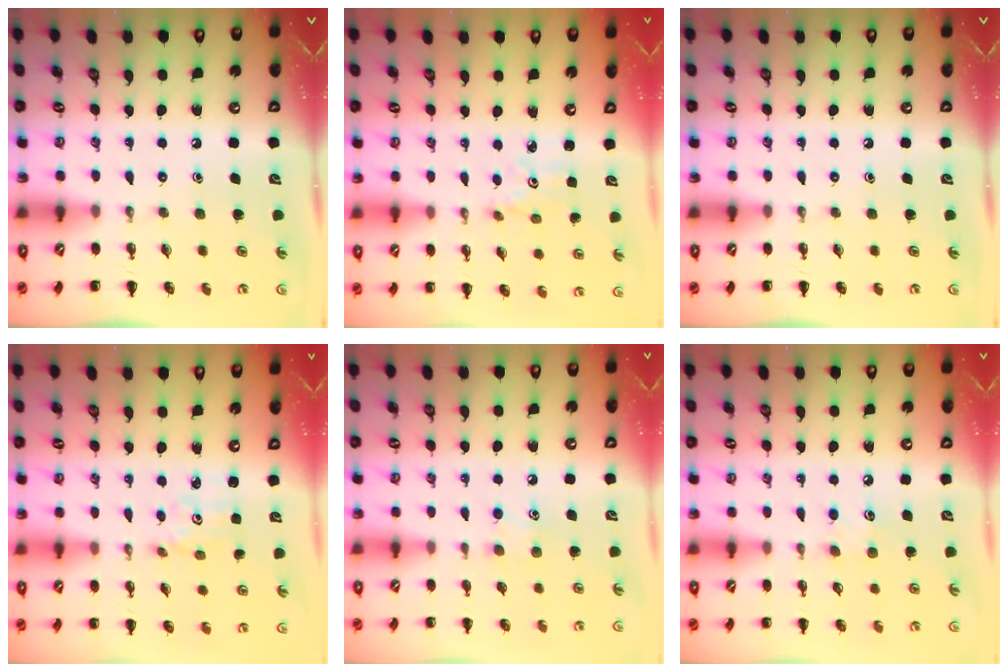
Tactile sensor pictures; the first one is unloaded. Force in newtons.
{"total": 2.4, "press": 2.3, "slide": 0.7}
{"total": 0.0}
{"total": 1.8, "press": 1.7, "slide": 0.5}
{"total": 6.0, "press": 5.7, "slide": 1.8}
{"total": 5.8, "press": 5.6, "slide": 1.6}